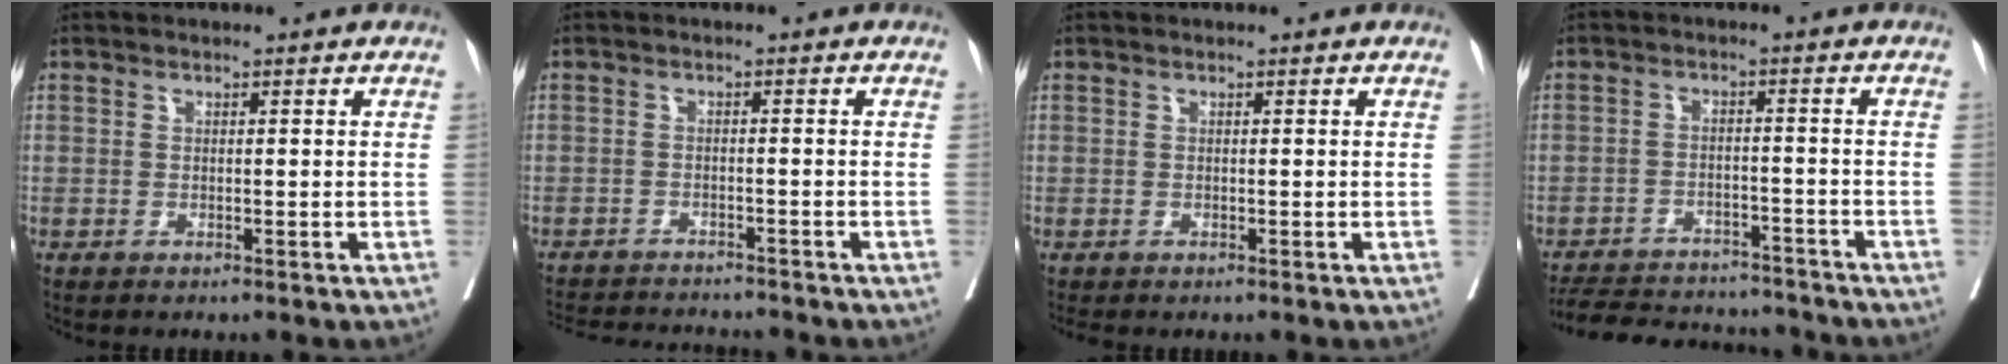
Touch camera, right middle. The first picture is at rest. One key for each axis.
{"total": 11.1, "fx": -10.6, "fy": 1.1, "fz": 3.2, "tx": -0.050, "ty": -0.003, "tz": -0.148}
{"total": 0.8, "fx": -0.7, "fy": 0.2, "fz": 0.2, "tx": -0.007, "ty": -0.002, "tz": -0.015}
{"total": 15.7, "fx": -14.4, "fy": 4.4, "fz": 4.3, "tx": -0.089, "ty": 0.004, "tz": -0.201}